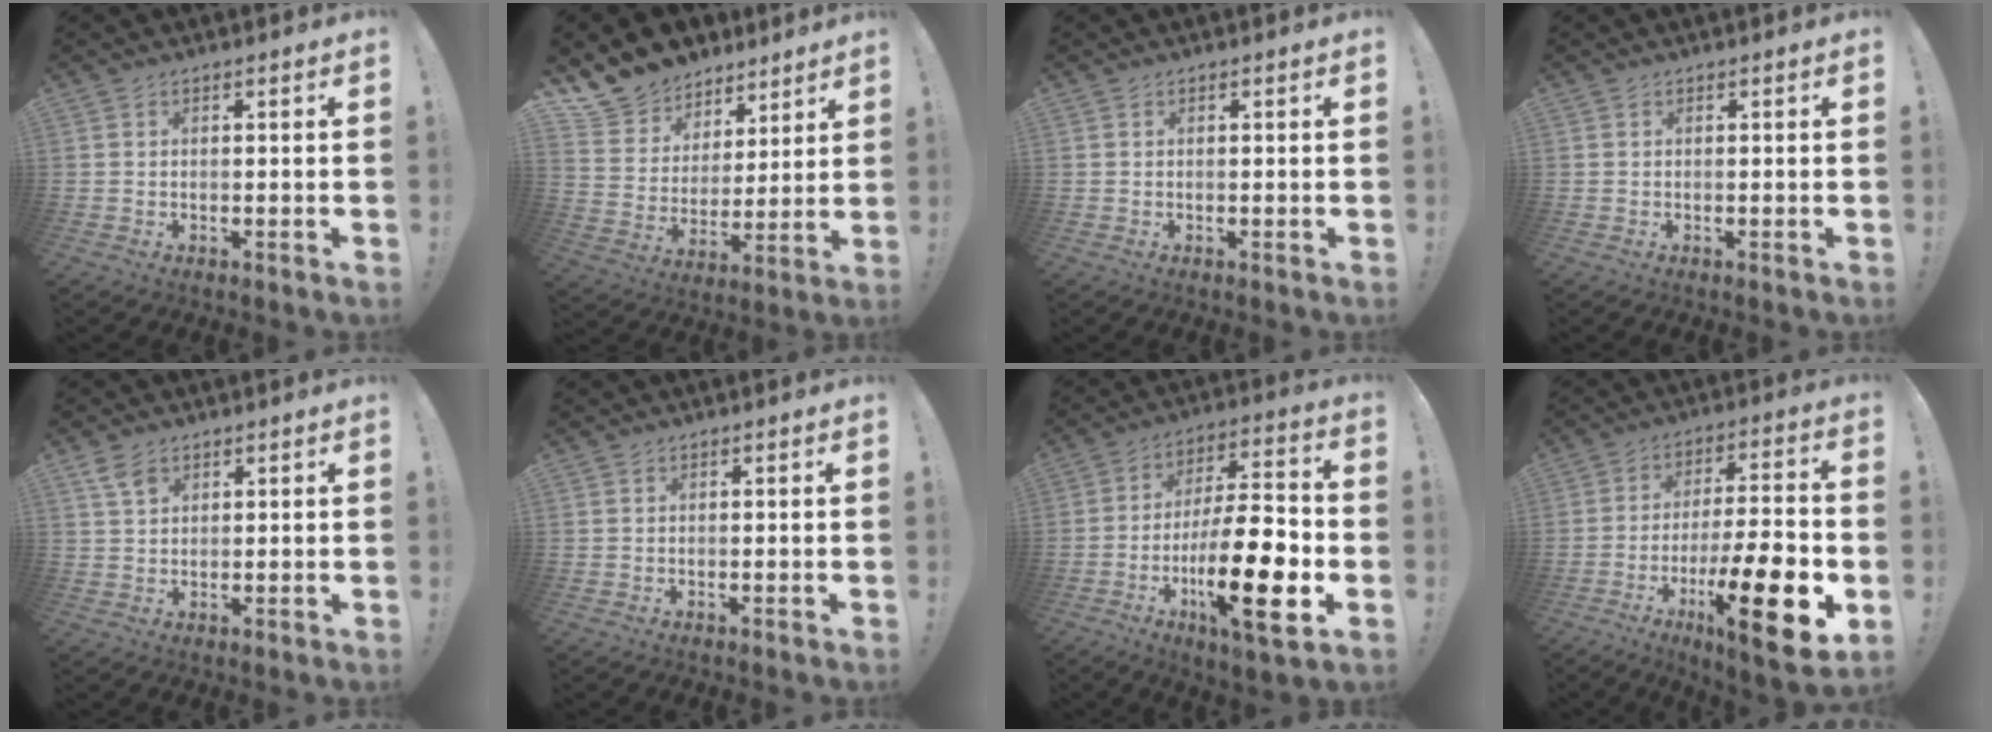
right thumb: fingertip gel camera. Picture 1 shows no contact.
{"total": 12.1, "force": [9.2, 7.7, 1.5], "torque": [-0.038, -0.076, 0.181]}
{"total": 0.0}
{"total": 0.0}
{"total": 4.1, "force": [2.4, 2.4, 2.3], "torque": [-0.039, -0.007, 0.046]}
{"total": 0.0}
{"total": 23.3, "force": [-7.0, 6.8, 21.1], "torque": [-0.367, 0.028, -0.111]}
{"total": 21.1, "force": [-8.0, 5.0, 18.8], "torque": [-0.289, 0.039, -0.118]}